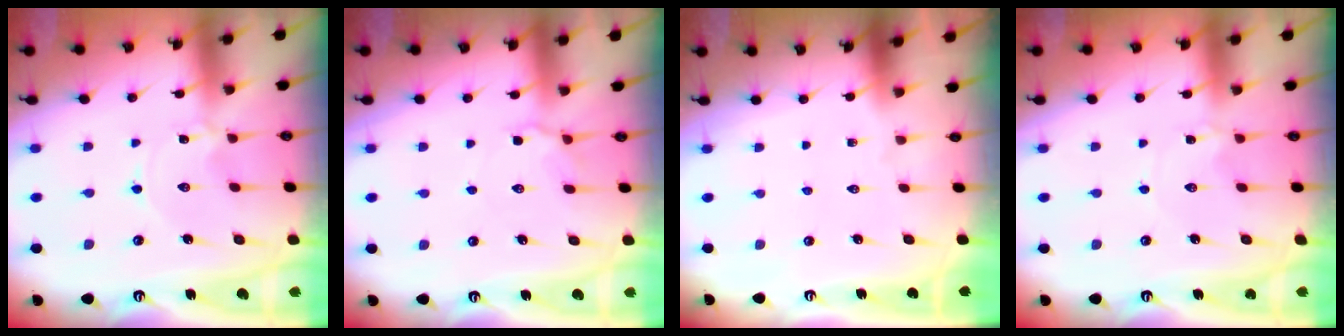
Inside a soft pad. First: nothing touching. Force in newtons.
{"total": 4.0, "press": 3.9, "slide": 1.1}
{"total": 0.0}
{"total": 1.5, "press": 1.5, "slide": 0.2}